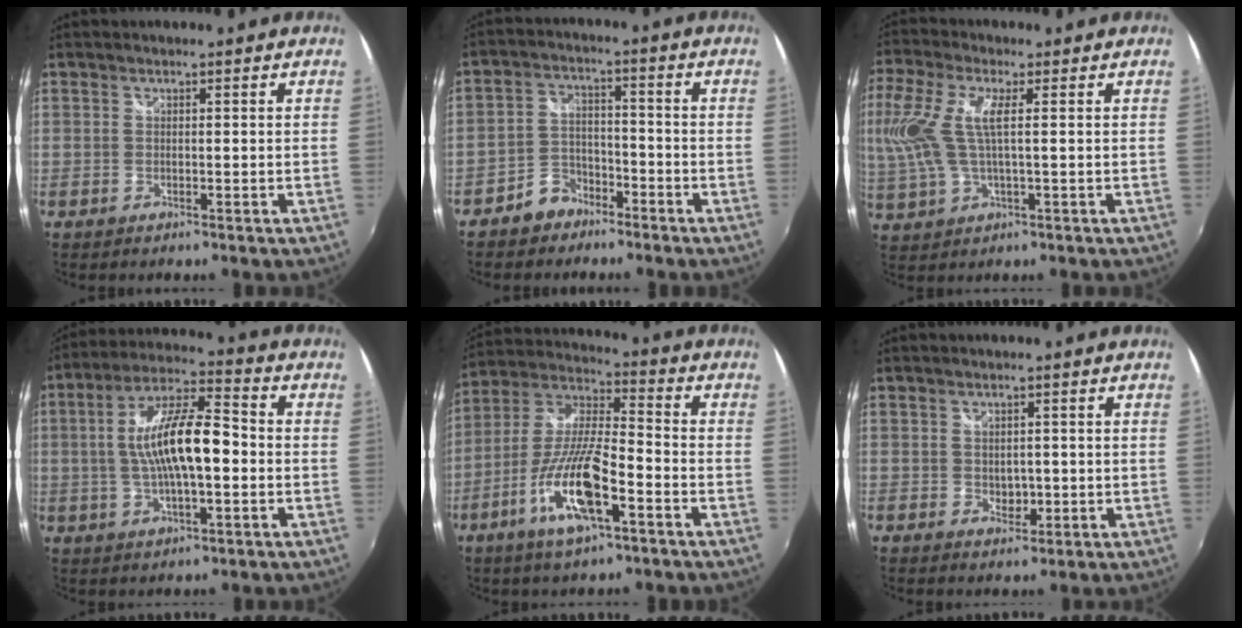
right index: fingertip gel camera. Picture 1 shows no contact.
{"total": 6.0, "force": [-4.5, 3.8, 1.2], "torque": [-0.035, 0.019, -0.076]}
{"total": 12.7, "force": [1.8, 4.2, 11.8], "torque": [-0.247, 0.006, 0.037]}
{"total": 14.0, "force": [-0.8, 4.1, 13.3], "torque": [-0.247, 0.014, -0.018]}
{"total": 15.4, "force": [-7.0, 3.8, 13.2], "torque": [-0.275, -0.014, -0.136]}
{"total": 2.6, "force": [-0.1, 2.1, 1.6], "torque": [-0.022, -0.002, -0.001]}